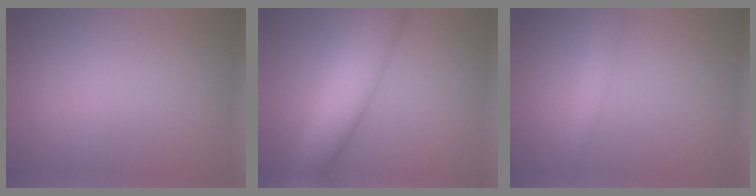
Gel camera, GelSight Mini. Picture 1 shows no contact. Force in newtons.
{"total": 7.3, "press": 7.3, "slide": 0.2}
{"total": 1.3, "press": 1.3, "slide": 0.0}